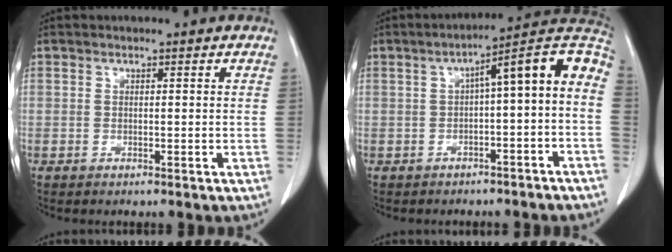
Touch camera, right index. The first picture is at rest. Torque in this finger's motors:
{"motor_torque": [0.97, -0.33, 0.49, 0.12]}